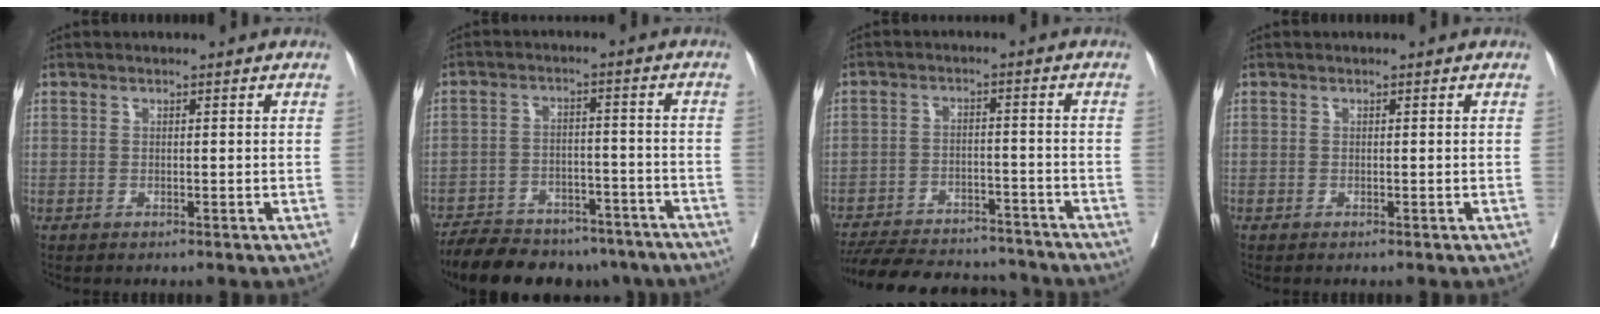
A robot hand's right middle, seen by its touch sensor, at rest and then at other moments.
{"total": 18.5, "force": [-15.5, 7.2, 7.1], "torque": [-0.133, 0.003, -0.212]}
{"total": 18.0, "force": [-16.2, 5.6, 5.4], "torque": [-0.121, 0.000, -0.227]}
{"total": 0.0}